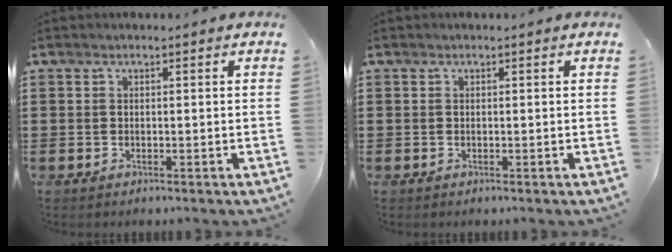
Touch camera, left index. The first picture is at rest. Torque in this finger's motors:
{"motor_torque": [0.00, 0.00, 0.00, 0.01]}